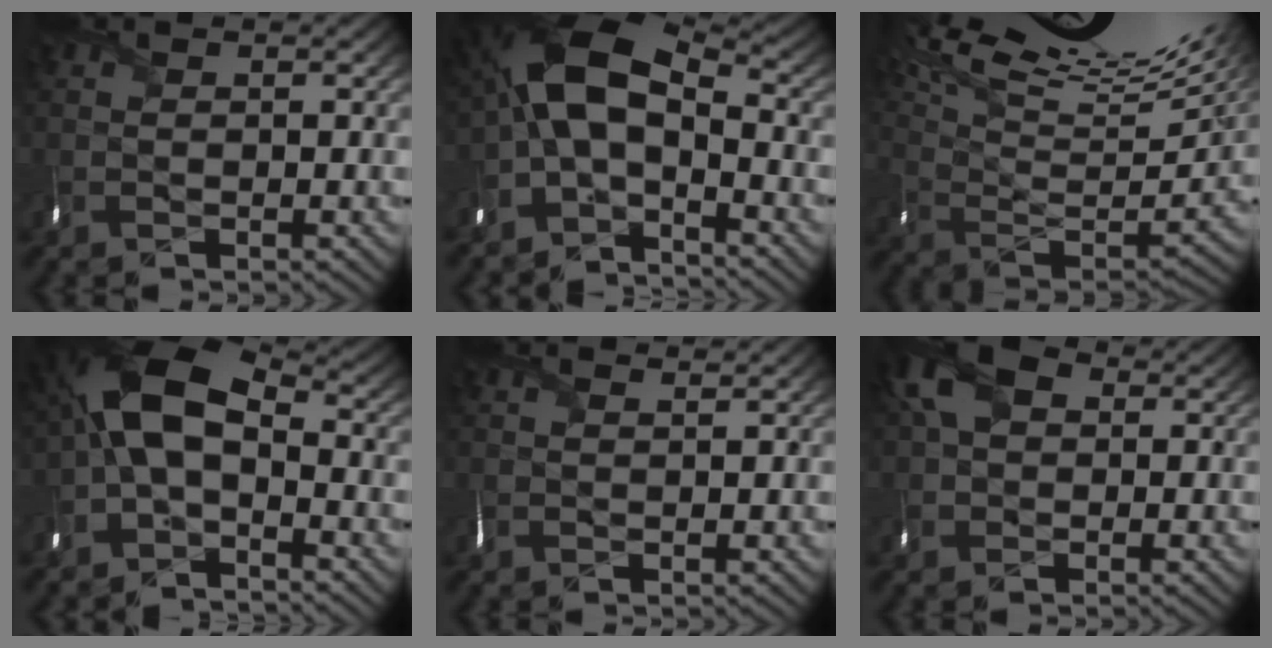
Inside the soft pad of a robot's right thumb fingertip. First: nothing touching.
{"total": 11.6, "force": [-1.6, 5.7, 9.9], "torque": [-0.205, 0.024, -0.058]}
{"total": 19.9, "force": [13.4, 5.6, 13.6], "torque": [-0.287, 0.041, 0.199]}
{"total": 10.1, "force": [-1.2, 5.3, 8.5], "torque": [-0.180, 0.027, -0.048]}
{"total": 2.4, "force": [2.1, 0.2, 1.2], "torque": [-0.033, 0.010, 0.031]}
{"total": 6.9, "force": [1.9, 4.7, 4.6], "torque": [-0.109, 0.017, 0.026]}